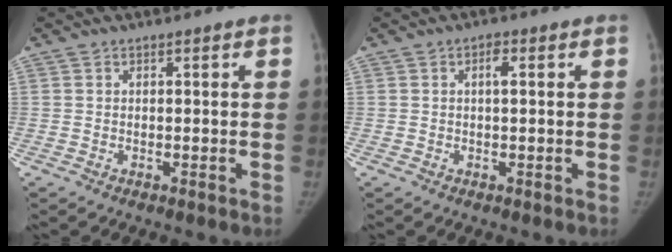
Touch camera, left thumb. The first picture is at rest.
{"total": 1.8, "force": [0.5, 0.8, 1.6], "torque": [-0.023, 0.003, 0.004]}